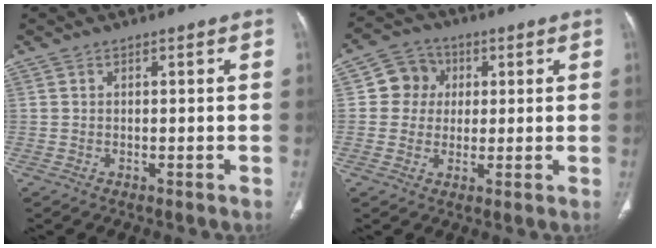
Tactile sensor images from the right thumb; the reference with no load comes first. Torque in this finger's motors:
{"motor_torque": [-0.16, -0.22, 0.32, -0.13, -0.01]}